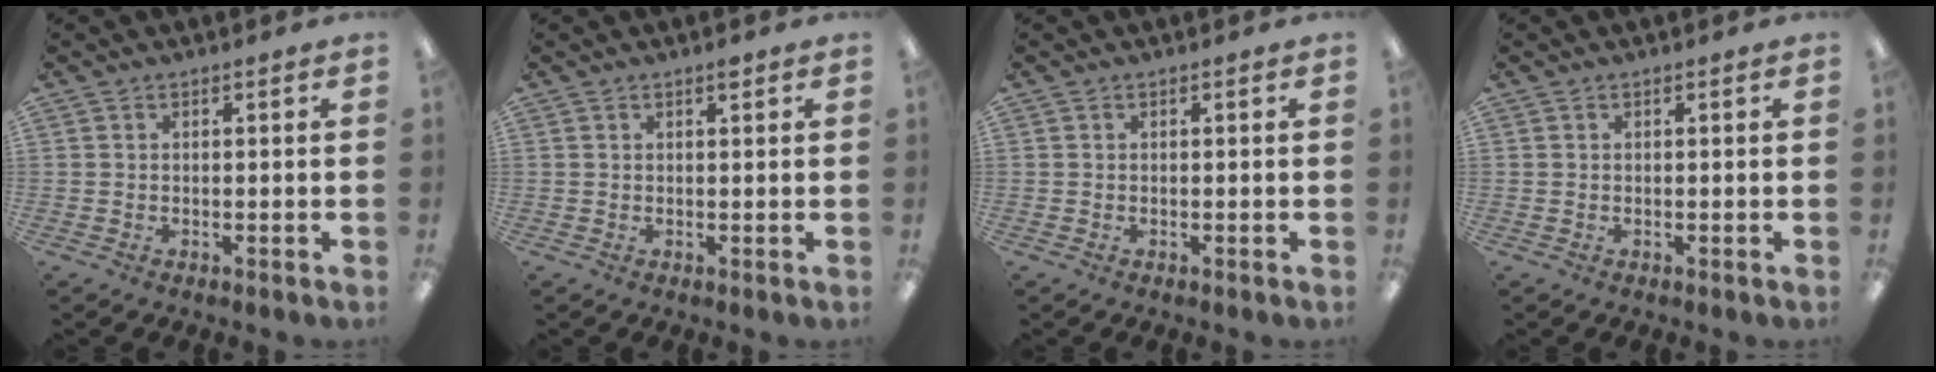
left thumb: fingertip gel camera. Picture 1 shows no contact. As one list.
[{"total": 1.1, "force": [0.8, 0.2, 0.7], "torque": [-0.007, -0.002, 0.012]}, {"total": 0.0}, {"total": 0.0}]